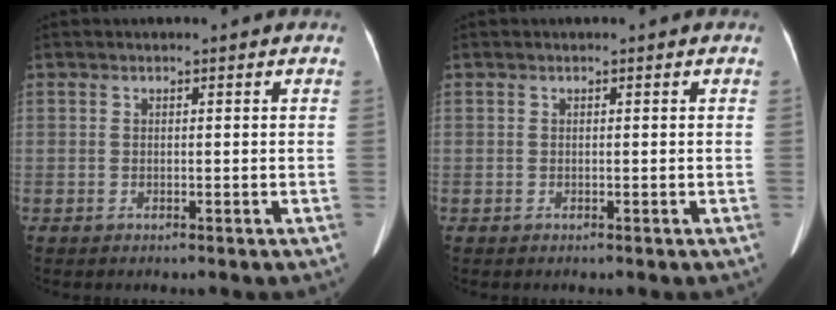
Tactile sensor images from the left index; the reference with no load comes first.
{"total": 0.0}